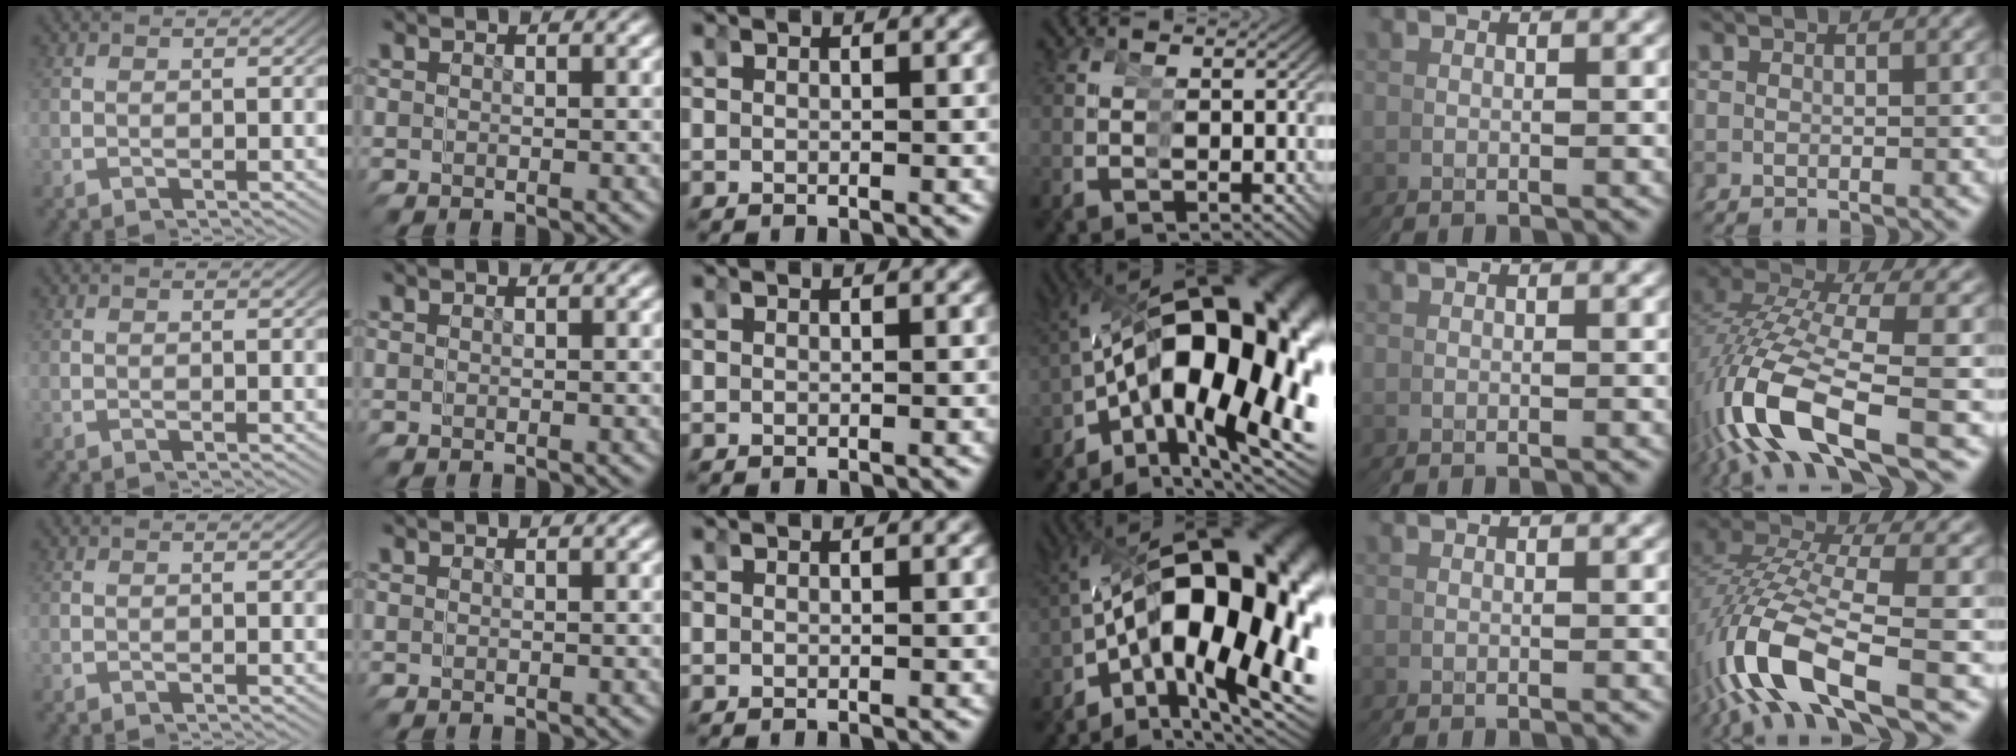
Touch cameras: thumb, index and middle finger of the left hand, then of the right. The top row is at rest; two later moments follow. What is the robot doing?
{"motion": "grasp_and_lifting", "object": "tape"}